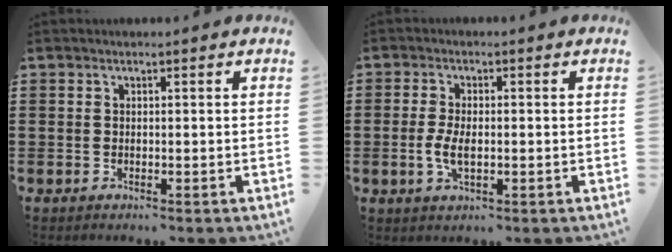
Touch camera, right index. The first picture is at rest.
{"total": 4.1, "force": [-0.6, 1.8, 3.7], "torque": [-0.086, -0.005, -0.017]}